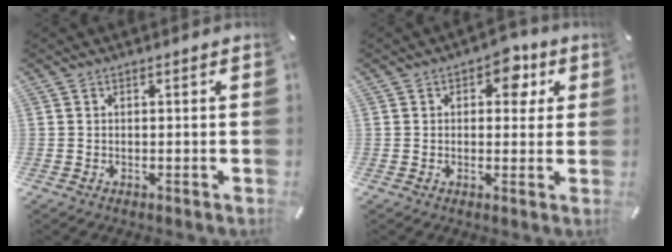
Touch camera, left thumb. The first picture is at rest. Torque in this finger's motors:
{"motor_torque": [0.74, 0.74, 0.48, -0.52, 0.12]}